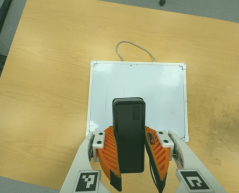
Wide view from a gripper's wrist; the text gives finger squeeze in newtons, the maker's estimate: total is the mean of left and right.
{"total": 6.1, "left": 5.3, "right": 6.9}